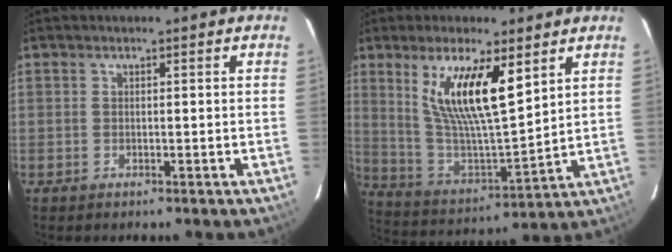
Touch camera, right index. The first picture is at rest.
{"total": 15.7, "force": [7.5, 3.9, 13.2], "torque": [-0.244, -0.009, 0.152]}